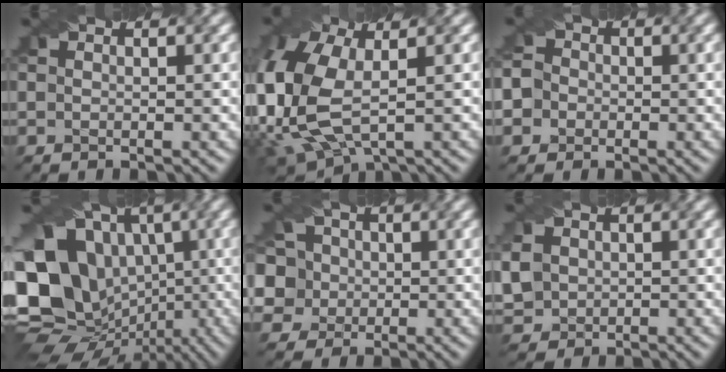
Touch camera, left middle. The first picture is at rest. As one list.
[{"total": 10.7, "force": [0.2, 6.5, 8.6], "torque": [-0.229, -0.015, 0.008]}, {"total": 5.2, "force": [-0.6, 4.8, 1.7], "torque": [-0.028, 0.034, -0.040]}, {"total": 16.9, "force": [0.0, 13.5, 10.1], "torque": [-0.197, -0.006, 0.012]}, {"total": 8.3, "force": [1.8, 7.1, 3.9], "torque": [-0.069, 0.034, 0.007]}, {"total": 5.1, "force": [0.9, 4.4, 2.2], "torque": [-0.083, 0.016, 0.022]}]